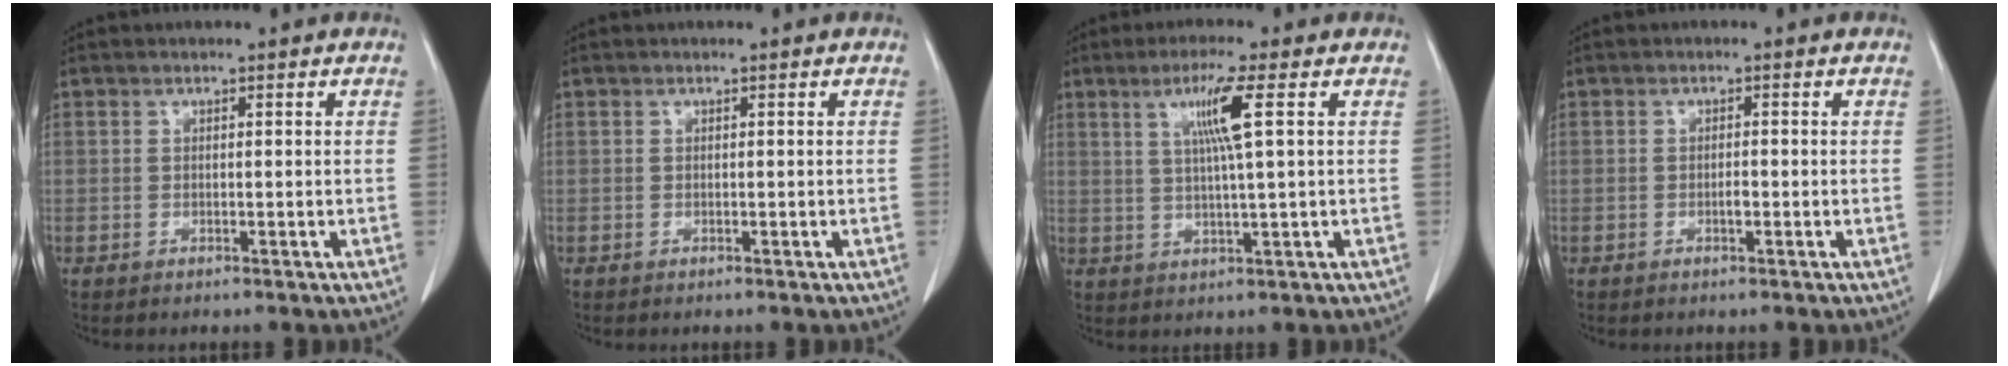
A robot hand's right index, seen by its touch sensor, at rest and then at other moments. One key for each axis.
{"total": 0.0}
{"total": 6.3, "fx": 2.1, "fy": -0.8, "fz": 5.9, "tx": -0.109, "ty": 0.001, "tz": 0.040}
{"total": 1.0, "fx": -0.5, "fy": 0.2, "fz": 0.9, "tx": -0.015, "ty": 0.001, "tz": -0.010}